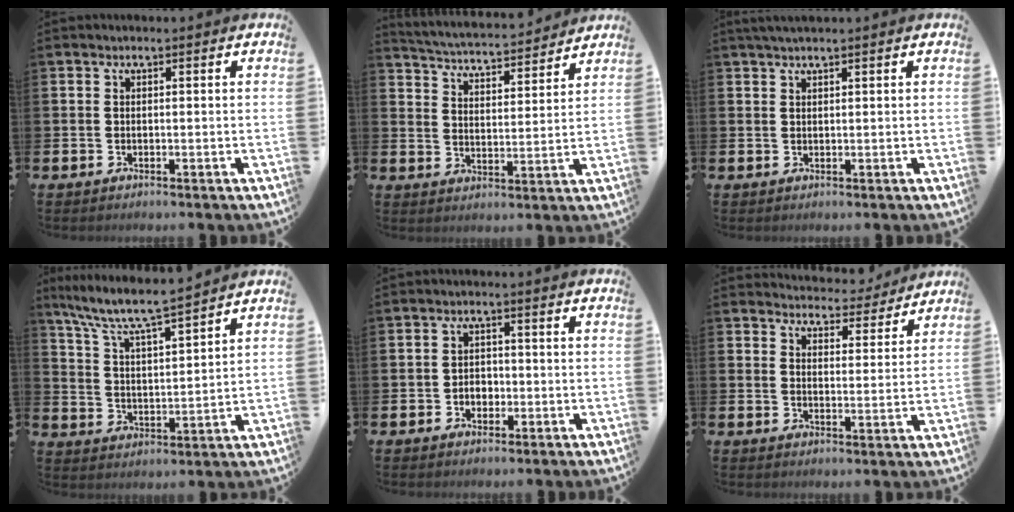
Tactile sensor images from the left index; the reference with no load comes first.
{"total": 4.6, "force": [4.5, 0.5, 0.6], "torque": [-0.039, -0.039, 0.075]}
{"total": 1.6, "force": [1.4, -0.1, 0.8], "torque": [-0.018, 0.004, 0.026]}
{"total": 7.7, "force": [7.1, 0.5, 3.0], "torque": [-0.087, -0.047, 0.120]}
{"total": 2.3, "force": [-0.8, 1.9, 1.1], "torque": [-0.015, 0.002, -0.019]}
{"total": 4.9, "force": [4.8, 0.9, 0.0], "torque": [-0.004, -0.040, 0.080]}